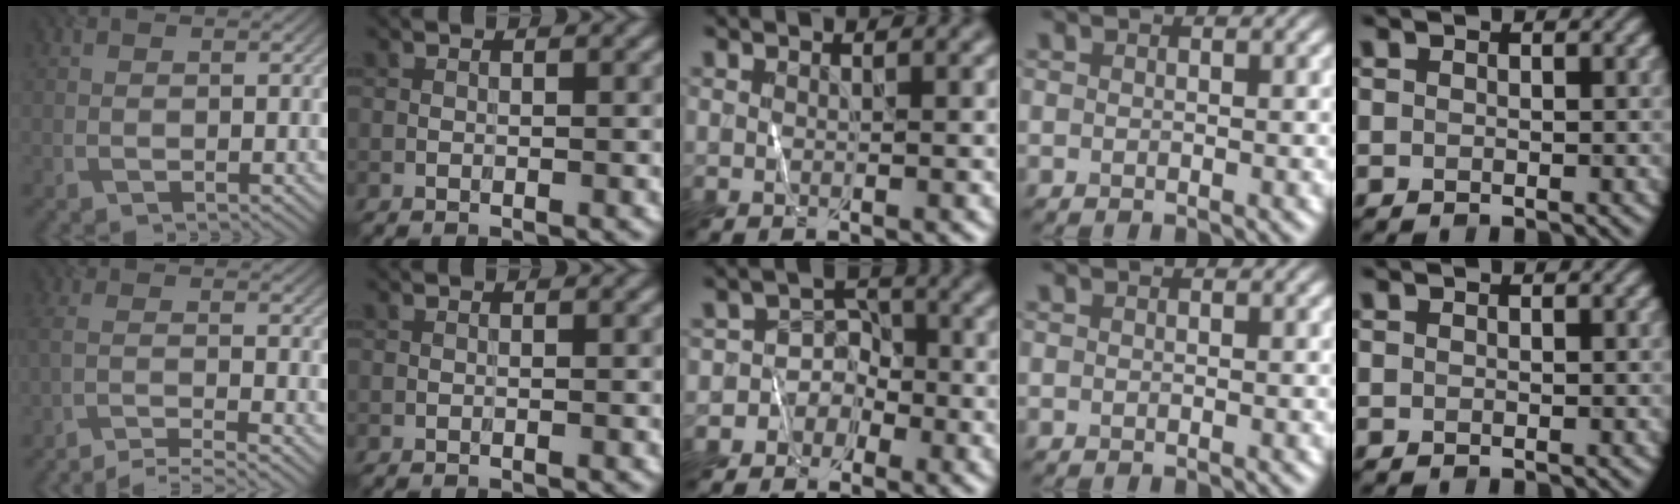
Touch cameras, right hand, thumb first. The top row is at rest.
{"thumb": {"total": 4.8, "force": [-3.9, 0.8, 2.8], "torque": [-0.041, -0.002, -0.080]}, "middle": {"total": 2.8, "force": [-2.0, 2.0, -0.2], "torque": [0.038, 0.015, -0.049]}}